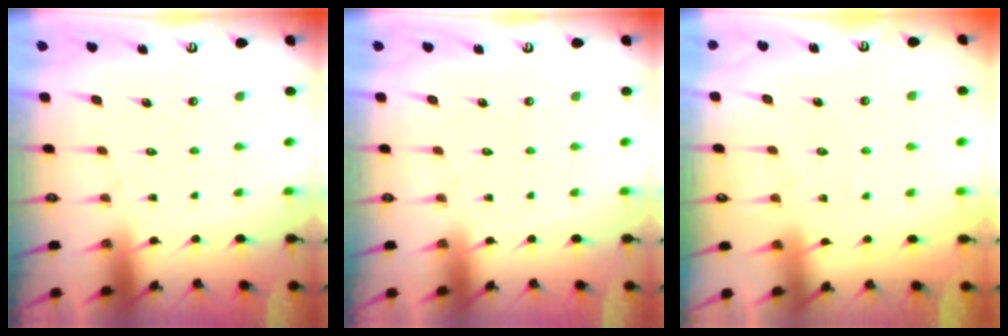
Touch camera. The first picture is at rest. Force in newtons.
{"total": 0.0}
{"total": 4.4, "press": 4.3, "slide": 0.7}